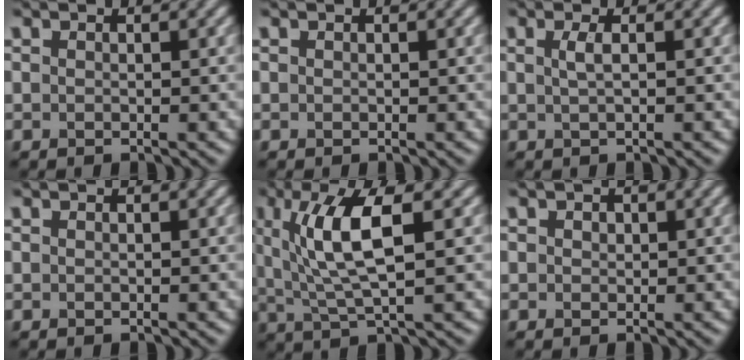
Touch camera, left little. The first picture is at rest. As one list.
[{"total": 0.0}, {"total": 1.4, "force": [0.3, 0.5, 1.3], "torque": [-0.026, 0.003, 0.004]}, {"total": 0.0}, {"total": 6.8, "force": [1.7, 1.8, 6.3], "torque": [-0.122, 0.001, 0.035]}, {"total": 0.6, "force": [0.3, 0.5, 0.3], "torque": [-0.005, -0.001, 0.003]}]